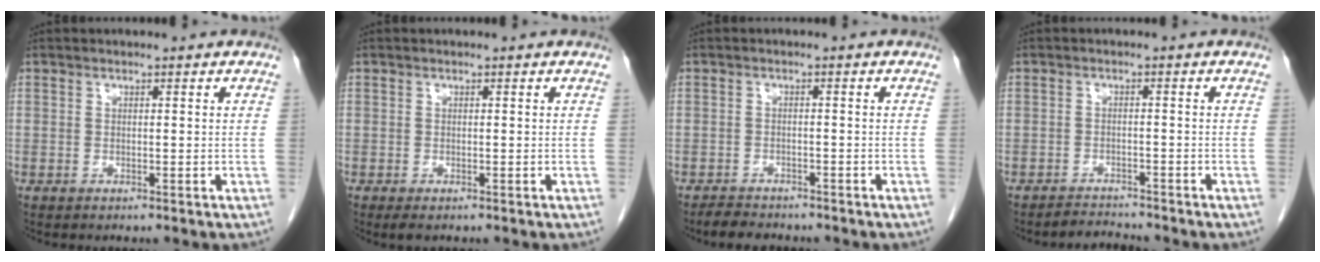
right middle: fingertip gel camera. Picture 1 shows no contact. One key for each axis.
{"total": 1.3, "fx": -0.9, "fy": 0.6, "fz": 0.8, "tx": -0.013, "ty": -0.002, "tz": -0.009}
{"total": 3.6, "fx": -3.3, "fy": 1.3, "fz": 0.8, "tx": -0.022, "ty": -0.006, "tz": -0.052}
{"total": 2.3, "fx": -2.3, "fy": -0.1, "fz": -0.6, "tx": 0.010, "ty": -0.013, "tz": -0.034}